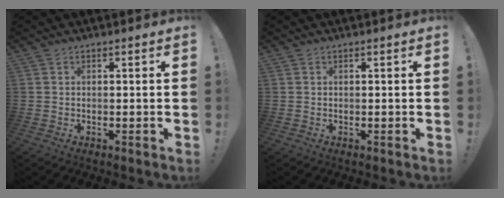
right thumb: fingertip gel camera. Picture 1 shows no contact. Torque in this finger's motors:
{"motor_torque": [0.01, 0.01, -0.02, -0.02, 0.04]}